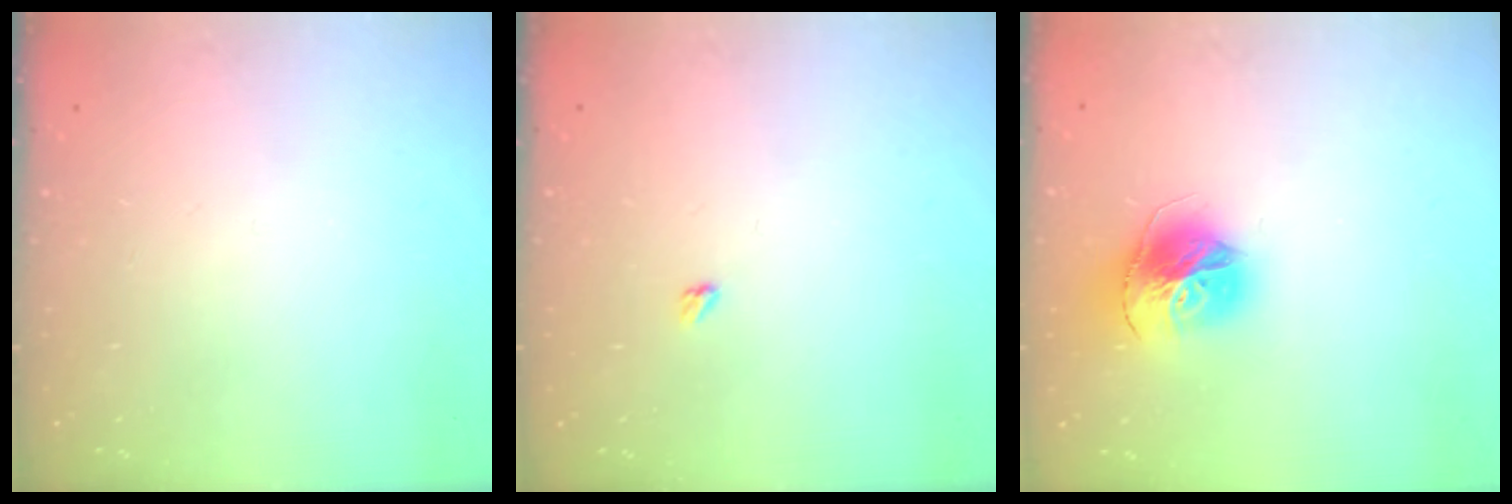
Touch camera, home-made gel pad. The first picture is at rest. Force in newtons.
{"total": 2.4, "press": 2.4, "slide": 0.4}
{"total": 15.6, "press": 15.5, "slide": 1.6}